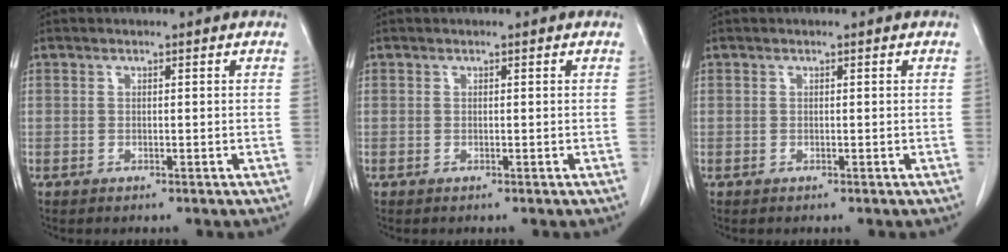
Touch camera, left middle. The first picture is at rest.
{"total": 0.0}
{"total": 0.0}